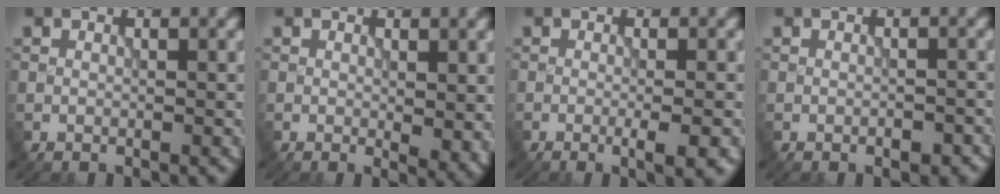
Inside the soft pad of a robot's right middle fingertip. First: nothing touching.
{"total": 2.5, "force": [0.2, 1.0, 2.3], "torque": [-0.027, -0.010, 0.006]}
{"total": 3.3, "force": [-1.0, 0.7, 3.0], "torque": [-0.039, -0.001, -0.017]}
{"total": 1.5, "force": [-0.8, 0.6, 1.1], "torque": [-0.018, -0.001, -0.012]}